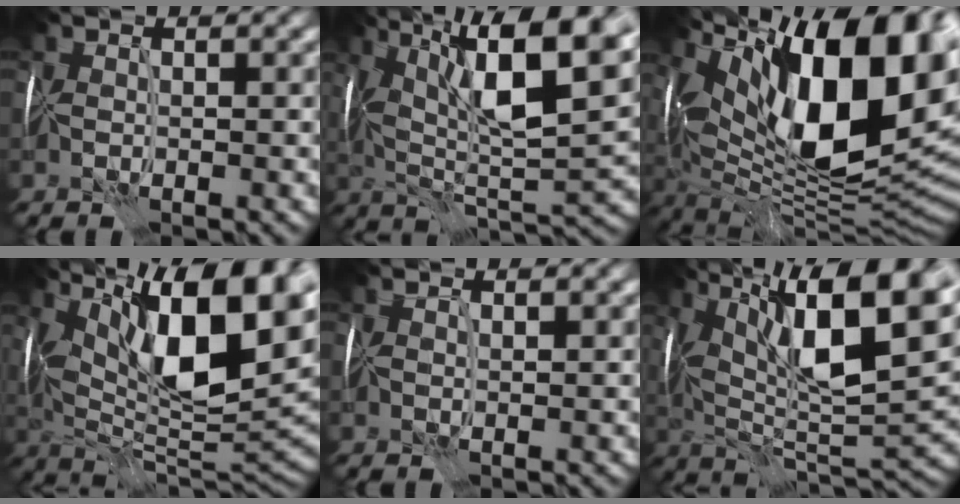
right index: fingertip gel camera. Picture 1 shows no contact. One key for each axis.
{"total": 12.3, "fx": 4.2, "fy": 4.5, "fz": 10.6, "tx": -0.184, "ty": 0.012, "tz": 0.069}
{"total": 17.1, "fx": 5.3, "fy": 7.8, "fz": 14.2, "tx": -0.204, "ty": 0.021, "tz": 0.084}
{"total": 15.6, "fx": 5.8, "fy": 6.9, "fz": 12.7, "tx": -0.201, "ty": 0.020, "tz": 0.095}
{"total": 1.2, "fx": 1.0, "fy": 0.2, "fz": 0.7, "tx": -0.003, "ty": 0.006, "tz": 0.015}
{"total": 14.0, "fx": 5.1, "fy": 5.8, "fz": 11.7, "tx": -0.199, "ty": 0.013, "tz": 0.083}